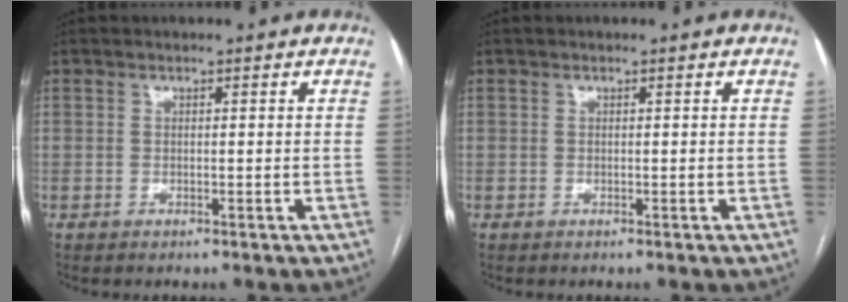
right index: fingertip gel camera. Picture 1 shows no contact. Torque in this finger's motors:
{"motor_torque": [0.00, 0.00, 0.01, 0.01]}